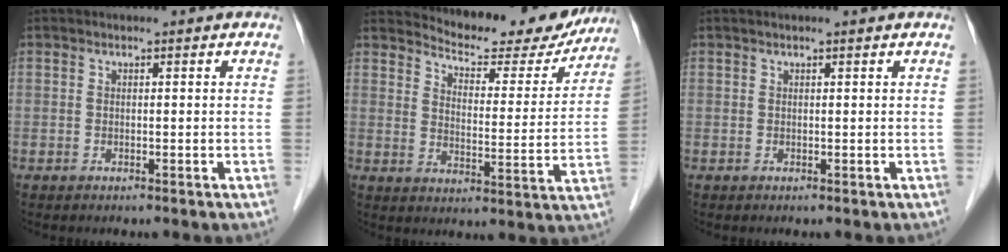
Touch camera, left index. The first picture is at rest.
{"total": 15.5, "force": [14.6, 3.7, 3.6], "torque": [-0.041, -0.022, 0.178]}
{"total": 0.9, "force": [0.7, -0.1, 0.5], "torque": [-0.011, 0.009, 0.015]}